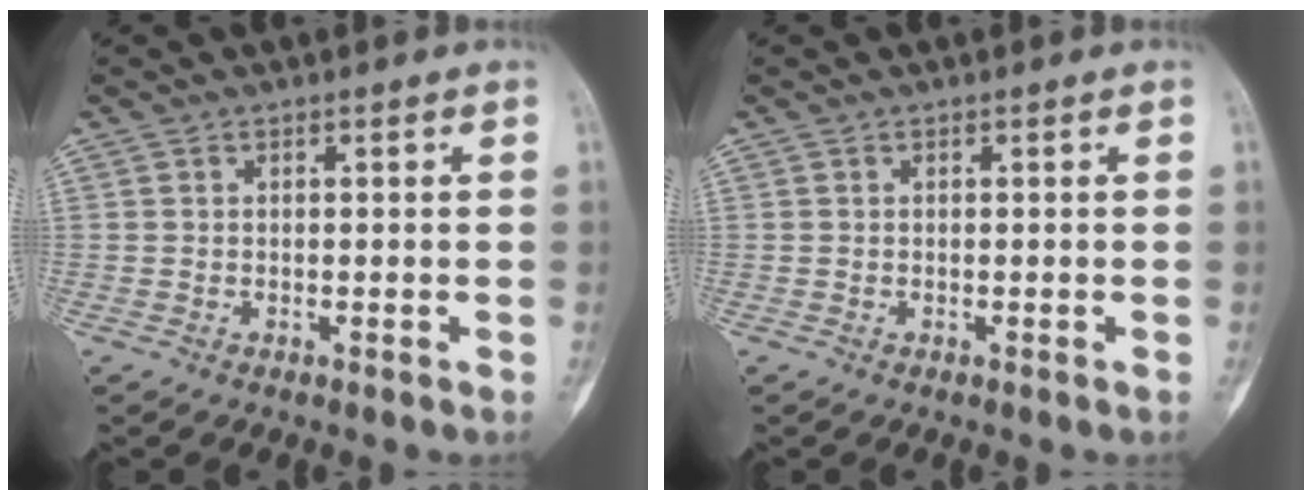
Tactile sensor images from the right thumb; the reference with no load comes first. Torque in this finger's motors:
{"motor_torque": [0.02, 0.01, 0.05, 0.04, 0.06]}